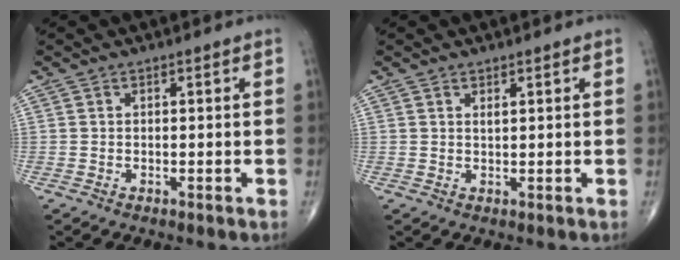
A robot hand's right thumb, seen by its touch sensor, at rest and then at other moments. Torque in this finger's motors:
{"motor_torque": [-0.43, 0.26, -0.11, 0.02, 0.06]}